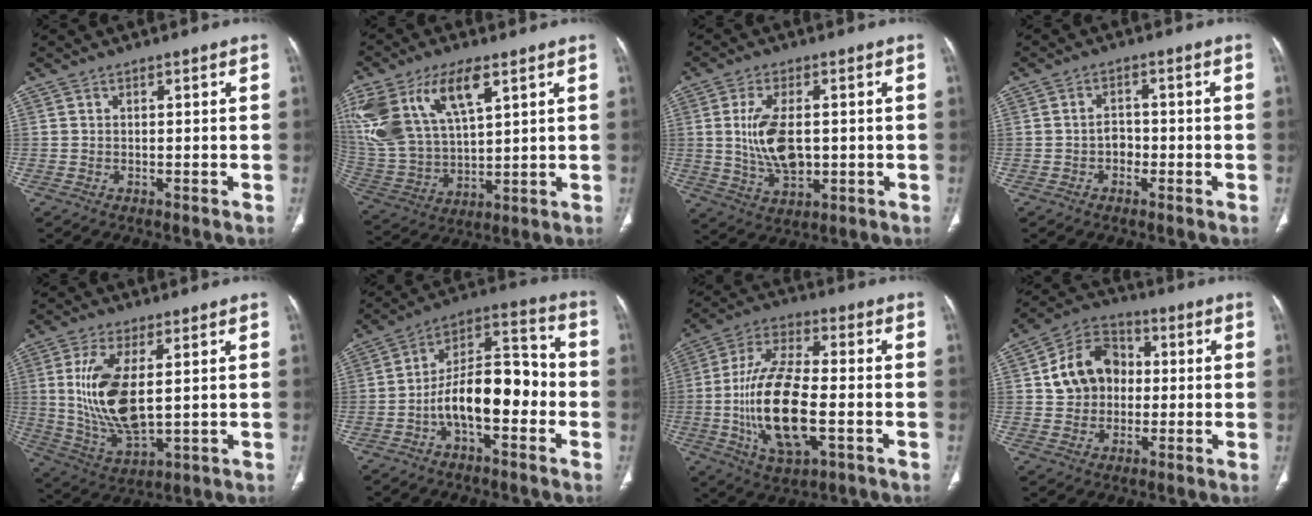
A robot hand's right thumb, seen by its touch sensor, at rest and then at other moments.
{"total": 20.9, "force": [9.9, 10.3, 15.3], "torque": [-0.326, -0.017, 0.200]}
{"total": 10.0, "force": [0.6, 5.3, 8.4], "torque": [-0.164, -0.009, 0.023]}
{"total": 2.7, "force": [-0.8, 2.1, 1.5], "torque": [-0.013, 0.012, -0.018]}
{"total": 14.0, "force": [2.2, 6.0, 12.5], "torque": [-0.259, -0.024, 0.059]}
{"total": 15.1, "force": [-3.9, 7.4, 12.6], "torque": [-0.188, 0.051, -0.071]}
{"total": 18.0, "force": [-3.4, 7.3, 16.0], "torque": [-0.317, 0.012, -0.060]}
{"total": 12.2, "force": [1.1, 10.0, 6.9], "torque": [-0.090, 0.021, 0.011]}